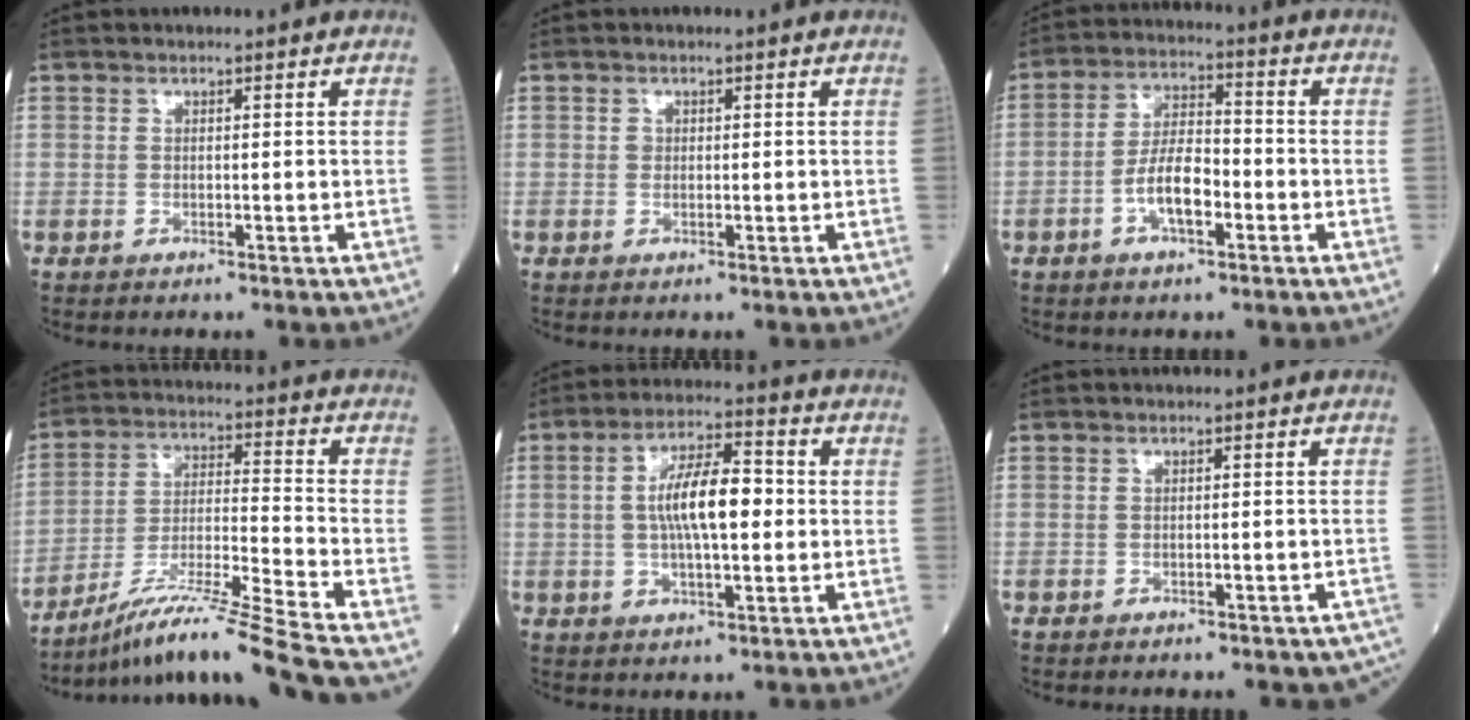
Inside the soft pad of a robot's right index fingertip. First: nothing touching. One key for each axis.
{"total": 0.6, "fx": 0.1, "fy": 0.6, "fz": 0.2, "tx": 0.000, "ty": 0.002, "tz": 0.002}
{"total": 7.2, "fx": -2.6, "fy": 2.6, "fz": 6.1, "tx": -0.125, "ty": 0.012, "tz": -0.048}
{"total": 16.7, "fx": -14.1, "fy": -3.1, "fz": 8.4, "tx": -0.155, "ty": -0.015, "tz": -0.248}
{"total": 9.6, "fx": 0.4, "fy": 2.7, "fz": 9.2, "tx": -0.170, "ty": 0.017, "tz": 0.003}
{"total": 6.4, "fx": -5.4, "fy": 2.5, "fz": 2.3, "tx": -0.015, "ty": 0.001, "tz": -0.054}